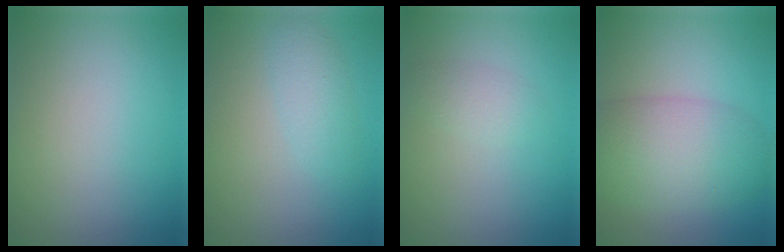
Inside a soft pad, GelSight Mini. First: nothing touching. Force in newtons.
{"total": 2.0, "press": 2.0, "slide": 0.1}
{"total": 1.5, "press": 1.5, "slide": 0.1}
{"total": 7.3, "press": 7.3, "slide": 0.2}